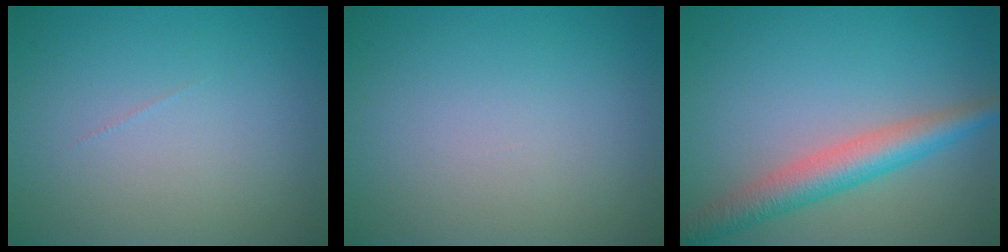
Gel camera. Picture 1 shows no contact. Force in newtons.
{"total": 0.0}
{"total": 4.7, "press": 4.7, "slide": 0.1}